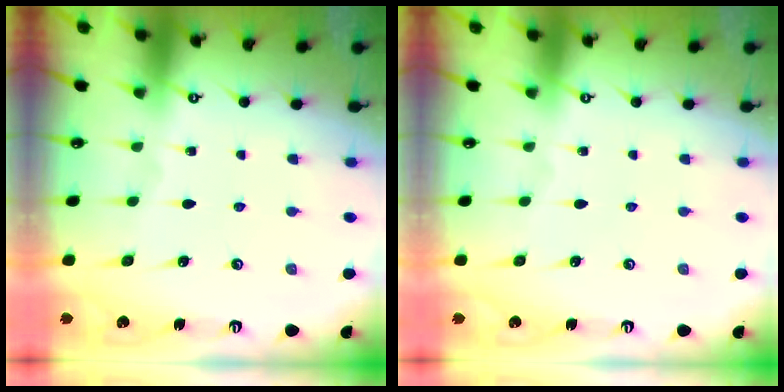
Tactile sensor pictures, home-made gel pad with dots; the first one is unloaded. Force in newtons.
{"total": 0.0}